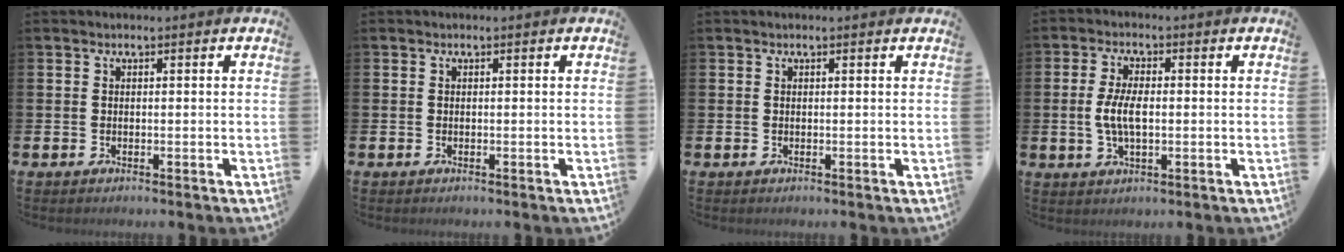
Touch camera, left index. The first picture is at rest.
{"total": 0.0}
{"total": 0.0}
{"total": 4.8, "force": [0.0, 2.1, 4.3], "torque": [-0.089, -0.001, -0.008]}